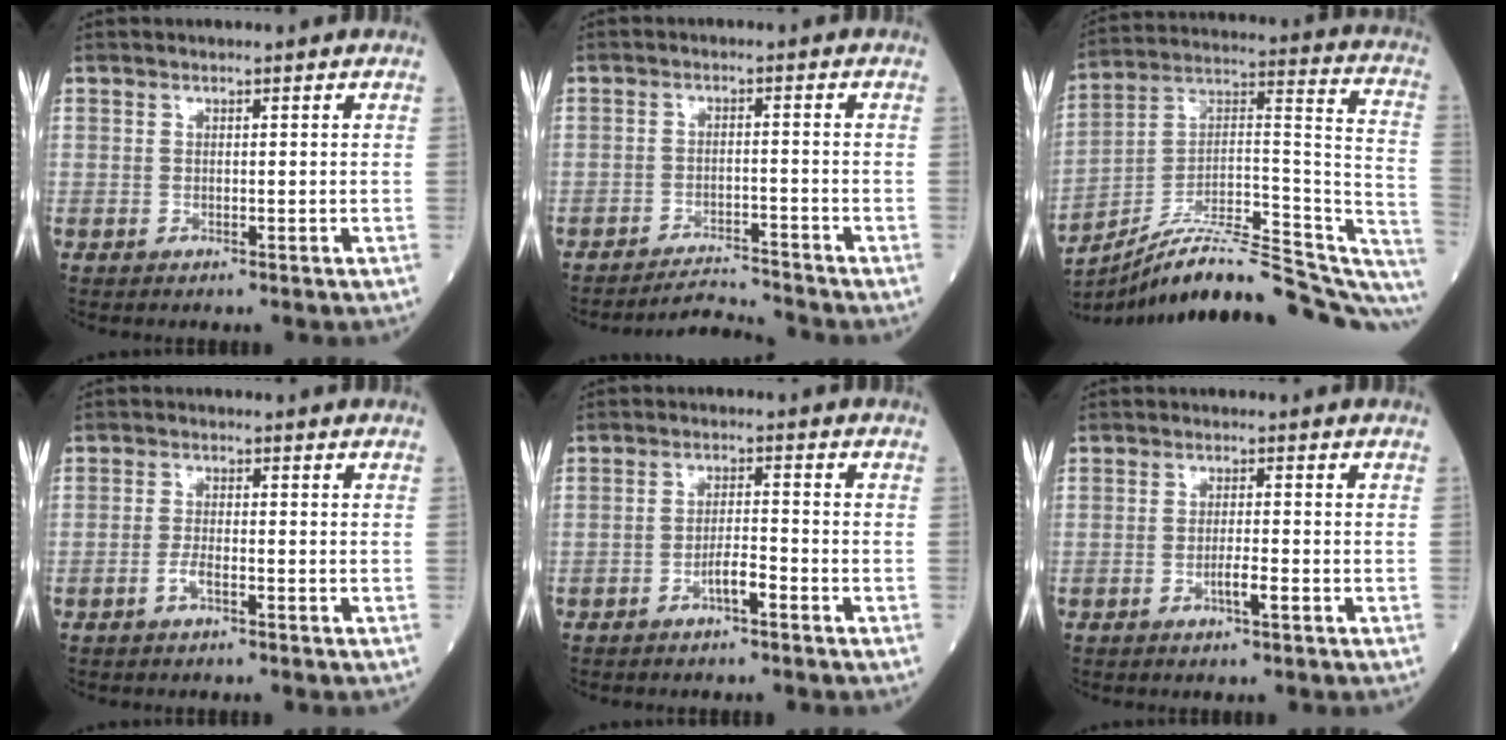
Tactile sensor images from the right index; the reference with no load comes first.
{"total": 4.6, "force": [-4.4, -1.2, -0.5], "torque": [0.005, -0.010, -0.076]}
{"total": 25.1, "force": [-20.3, 4.1, 14.1], "torque": [-0.156, 0.043, -0.306]}
{"total": 2.1, "force": [-1.1, 0.4, 1.7], "torque": [-0.032, 0.002, -0.024]}
{"total": 3.1, "force": [-1.9, 0.5, 2.5], "torque": [-0.039, 0.004, -0.037]}
{"total": 2.5, "force": [-1.1, 0.1, 2.3], "torque": [-0.037, 0.000, -0.021]}